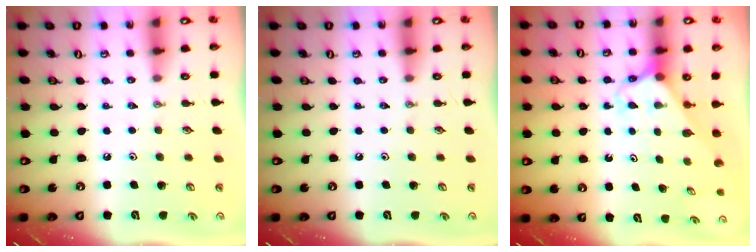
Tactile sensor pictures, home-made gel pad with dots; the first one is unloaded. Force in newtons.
{"total": 0.0}
{"total": 2.7, "press": 2.7, "slide": 0.1}